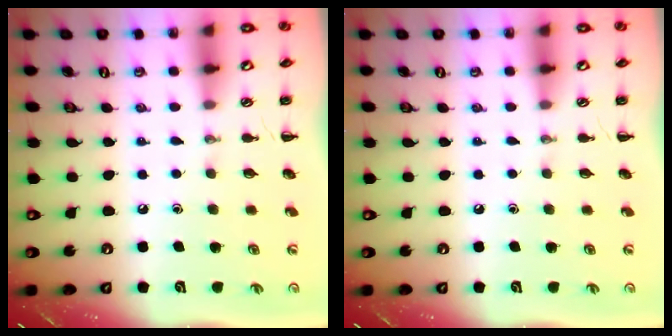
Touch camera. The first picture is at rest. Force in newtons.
{"total": 0.0}